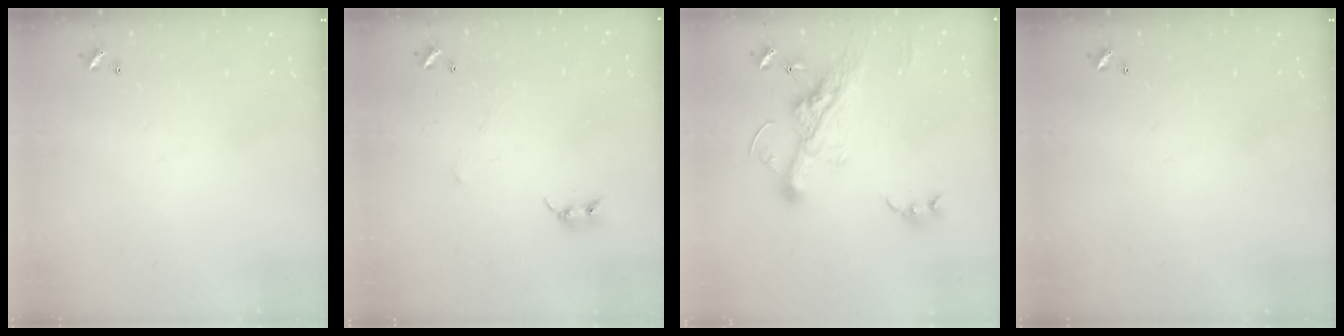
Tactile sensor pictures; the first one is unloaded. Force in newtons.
{"total": 2.4, "press": 2.3, "slide": 0.4}
{"total": 12.9, "press": 12.8, "slide": 1.9}
{"total": 0.0}